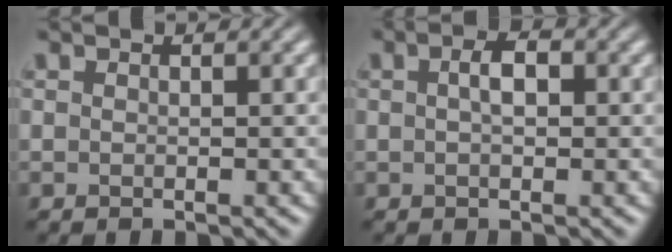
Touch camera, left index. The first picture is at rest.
{"total": 2.1, "force": [0.3, 1.0, 1.9], "torque": [-0.034, 0.005, 0.001]}